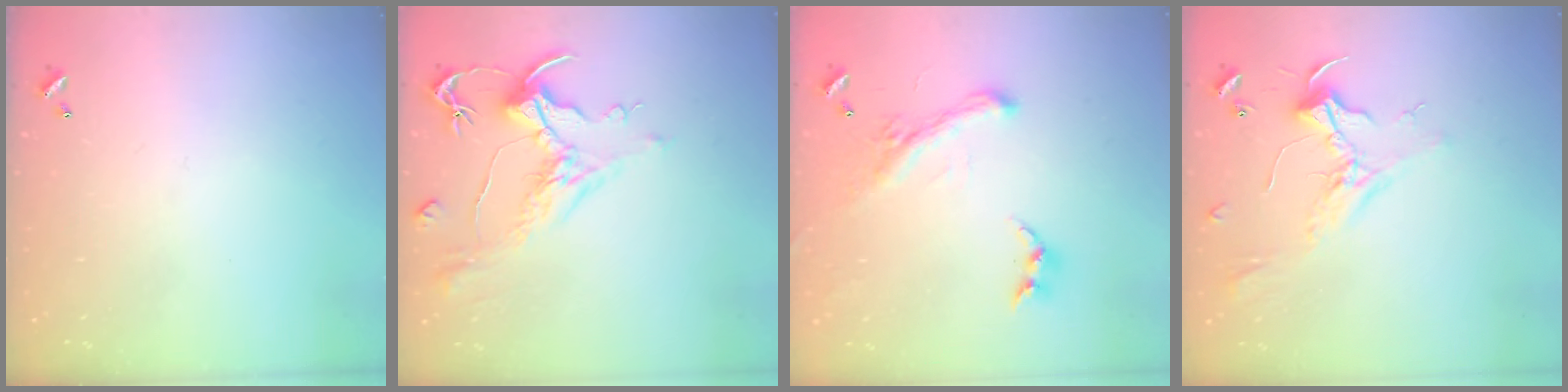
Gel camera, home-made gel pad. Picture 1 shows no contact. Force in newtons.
{"total": 1.6, "press": 0.8, "slide": 1.5}
{"total": 2.5, "press": 2.0, "slide": 1.4}
{"total": 2.4, "press": 2.3, "slide": 0.8}